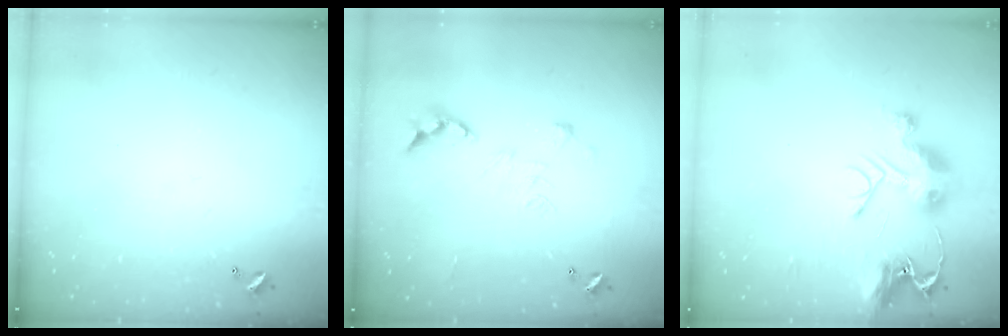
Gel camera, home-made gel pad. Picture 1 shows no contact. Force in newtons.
{"total": 2.6, "press": 1.9, "slide": 1.8}
{"total": 11.3, "press": 11.3, "slide": 1.0}